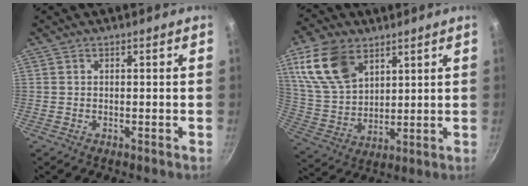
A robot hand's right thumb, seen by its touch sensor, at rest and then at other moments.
{"total": 14.6, "force": [7.3, 9.1, 8.8], "torque": [-0.151, -0.023, 0.155]}